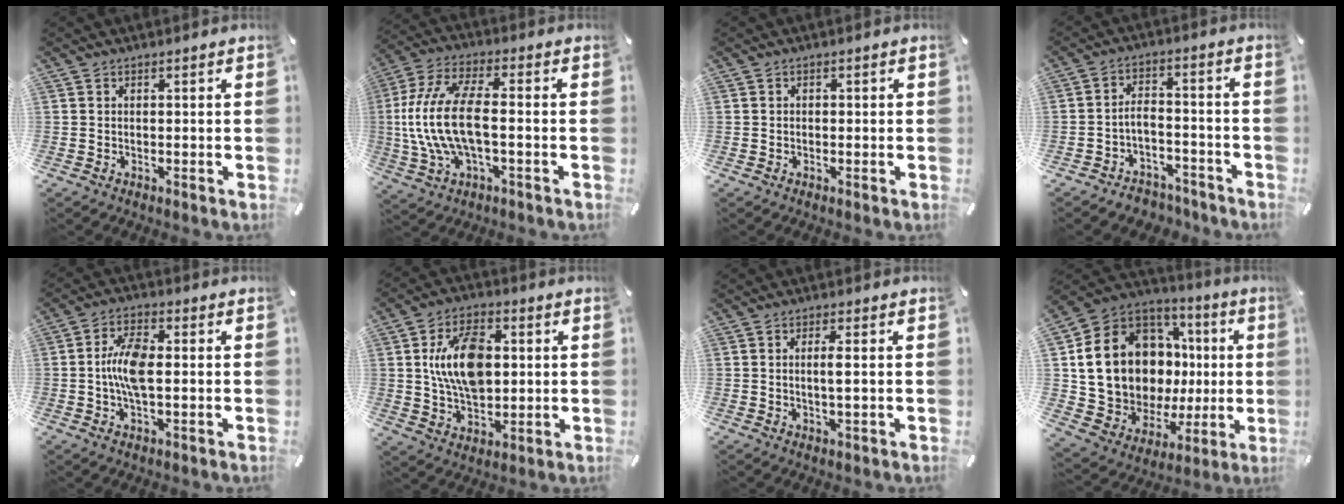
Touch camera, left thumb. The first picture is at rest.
{"total": 15.0, "force": [-1.3, 6.6, 13.4], "torque": [-0.284, -0.005, -0.024]}
{"total": 0.5, "force": [-0.2, 0.4, 0.2], "torque": [-0.004, 0.002, -0.005]}
{"total": 4.9, "force": [-3.2, 3.3, 1.9], "torque": [-0.037, 0.013, -0.063]}
{"total": 9.0, "force": [-0.3, 3.8, 8.1], "torque": [-0.170, 0.002, -0.009]}
{"total": 14.4, "force": [2.0, 9.3, 10.8], "torque": [-0.204, 0.008, 0.035]}
{"total": 3.6, "force": [0.3, 0.6, 3.5], "torque": [-0.068, -0.003, 0.002]}
{"total": 18.1, "force": [2.4, 14.4, 10.6], "torque": [-0.216, -0.042, 0.070]}